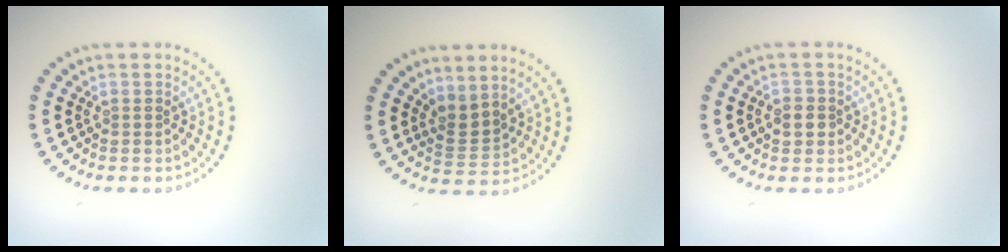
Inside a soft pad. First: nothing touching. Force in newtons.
{"total": 2.3, "press": 1.5, "slide": 1.8}
{"total": 1.6, "press": 1.6, "slide": 0.3}